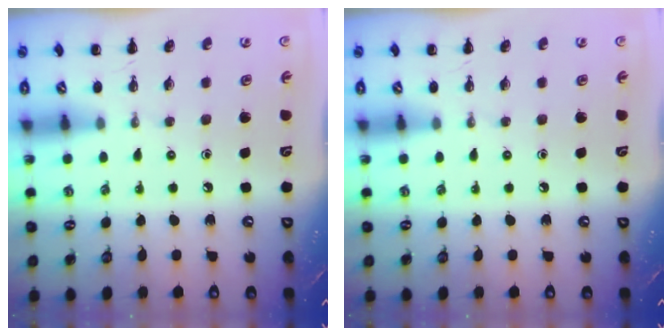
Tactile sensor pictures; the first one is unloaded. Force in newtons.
{"total": 0.0}